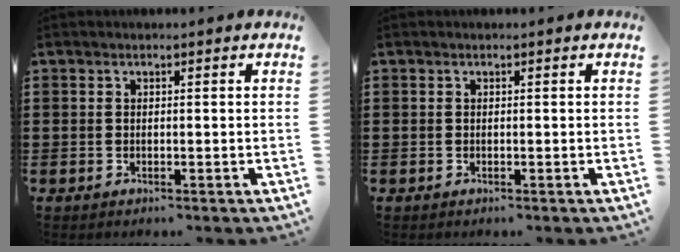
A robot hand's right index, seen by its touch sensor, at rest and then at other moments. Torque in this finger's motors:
{"motor_torque": [-0.11, 0.11, 0.00, 0.00]}